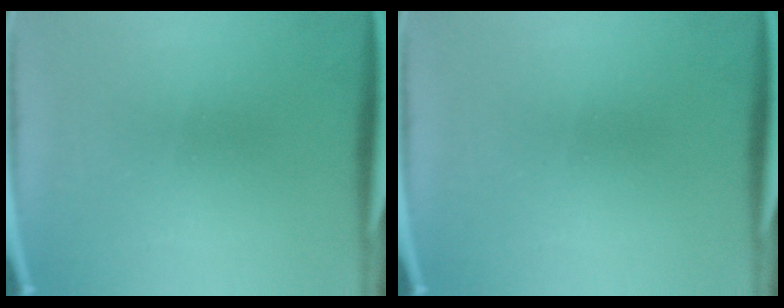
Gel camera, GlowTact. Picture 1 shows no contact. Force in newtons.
{"total": 0.0}